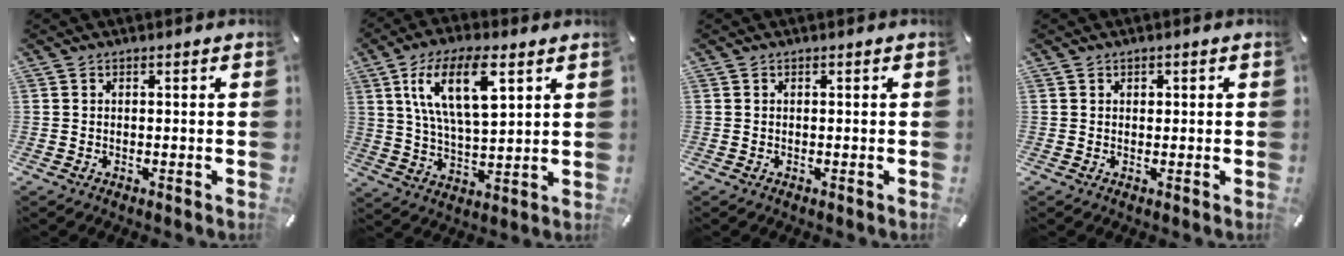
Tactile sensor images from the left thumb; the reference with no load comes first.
{"total": 15.1, "force": [6.9, 6.3, 11.9], "torque": [-0.229, -0.006, 0.115]}
{"total": 0.0}
{"total": 0.8, "force": [0.2, 0.7, 0.3], "torque": [-0.007, 0.003, 0.003]}